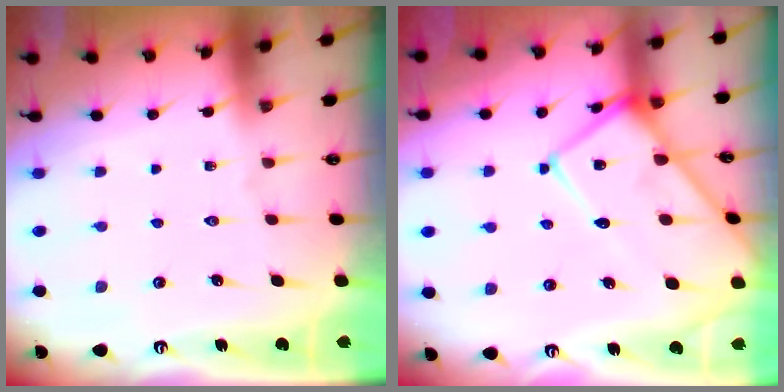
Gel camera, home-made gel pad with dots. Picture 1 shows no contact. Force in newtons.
{"total": 14.1, "press": 14.0, "slide": 1.5}